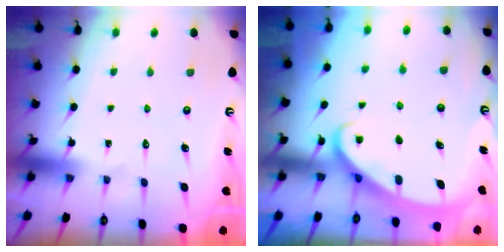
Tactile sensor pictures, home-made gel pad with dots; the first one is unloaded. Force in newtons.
{"total": 2.4, "press": 2.4, "slide": 0.4}